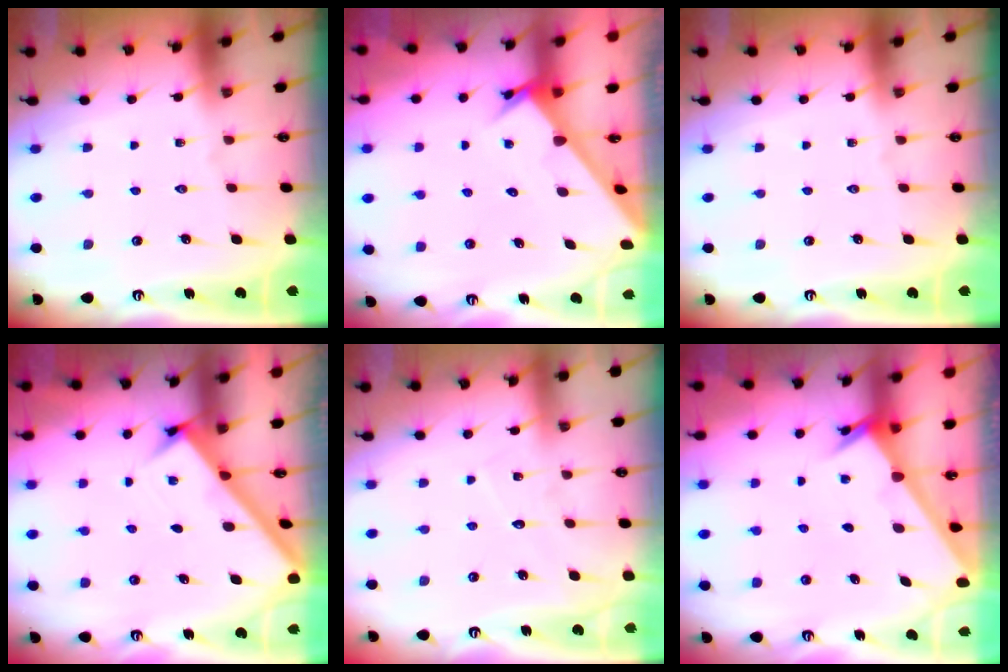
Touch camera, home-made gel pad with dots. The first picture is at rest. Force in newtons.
{"total": 2.8, "press": 2.8, "slide": 0.1}
{"total": 0.0}
{"total": 2.6, "press": 2.6, "slide": 0.3}
{"total": 4.1, "press": 4.1, "slide": 0.5}
{"total": 2.4, "press": 2.4, "slide": 0.2}